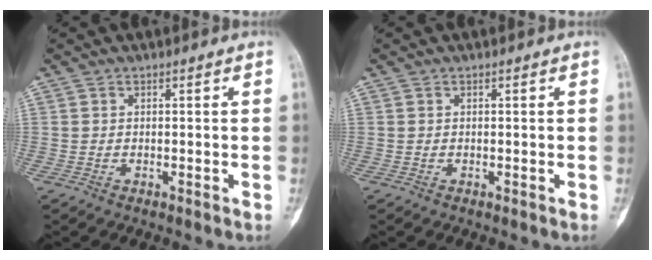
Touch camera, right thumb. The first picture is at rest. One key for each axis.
{"total": 0.0}